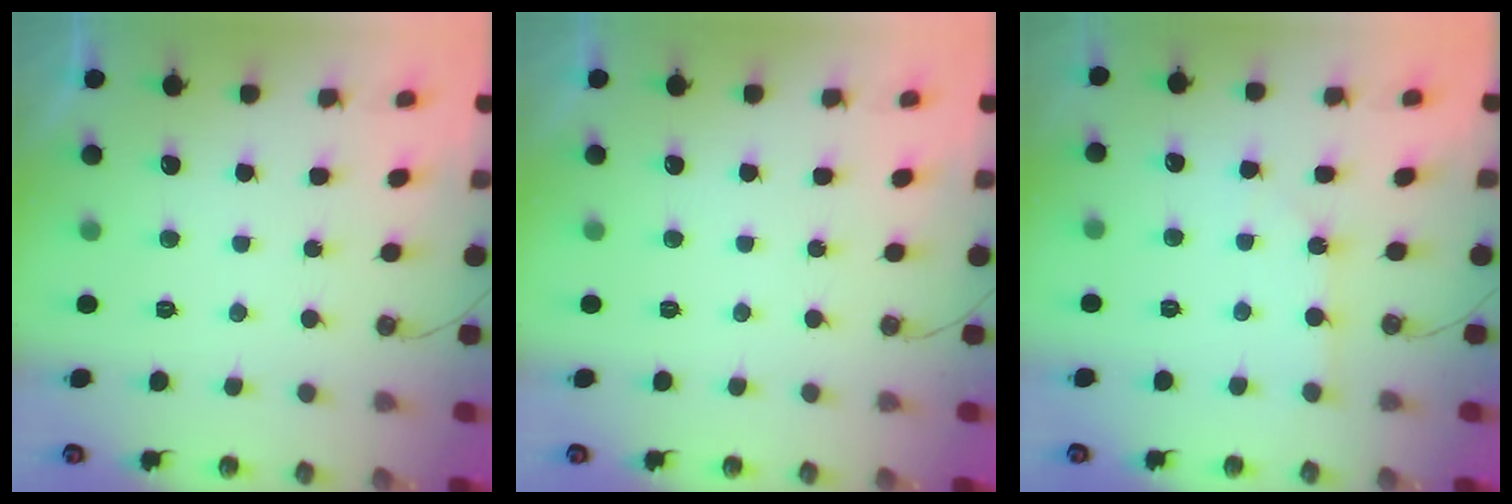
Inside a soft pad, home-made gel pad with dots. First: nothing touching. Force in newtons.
{"total": 0.0}
{"total": 1.2, "press": 1.2, "slide": 0.2}